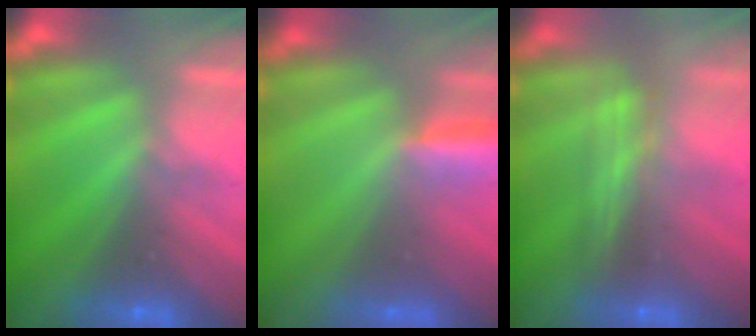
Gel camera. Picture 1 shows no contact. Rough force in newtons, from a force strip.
{"total": 2.9}
{"total": 2.4}